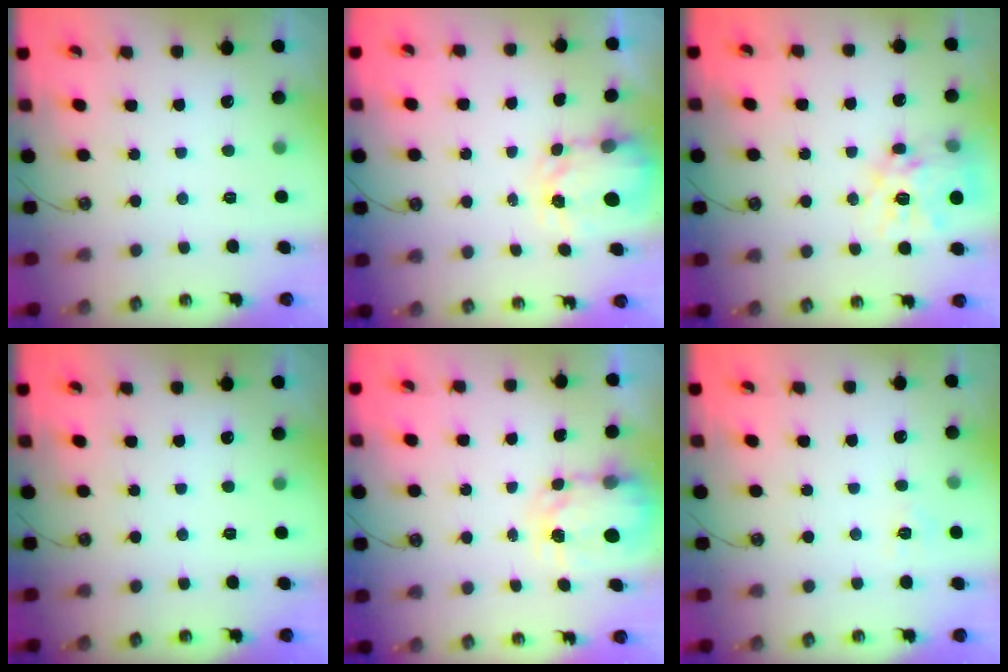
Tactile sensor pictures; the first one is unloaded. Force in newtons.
{"total": 3.4, "press": 3.4, "slide": 0.5}
{"total": 15.0, "press": 14.9, "slide": 1.3}
{"total": 0.0}
{"total": 4.9, "press": 4.9, "slide": 0.4}
{"total": 6.4, "press": 6.4, "slide": 0.7}